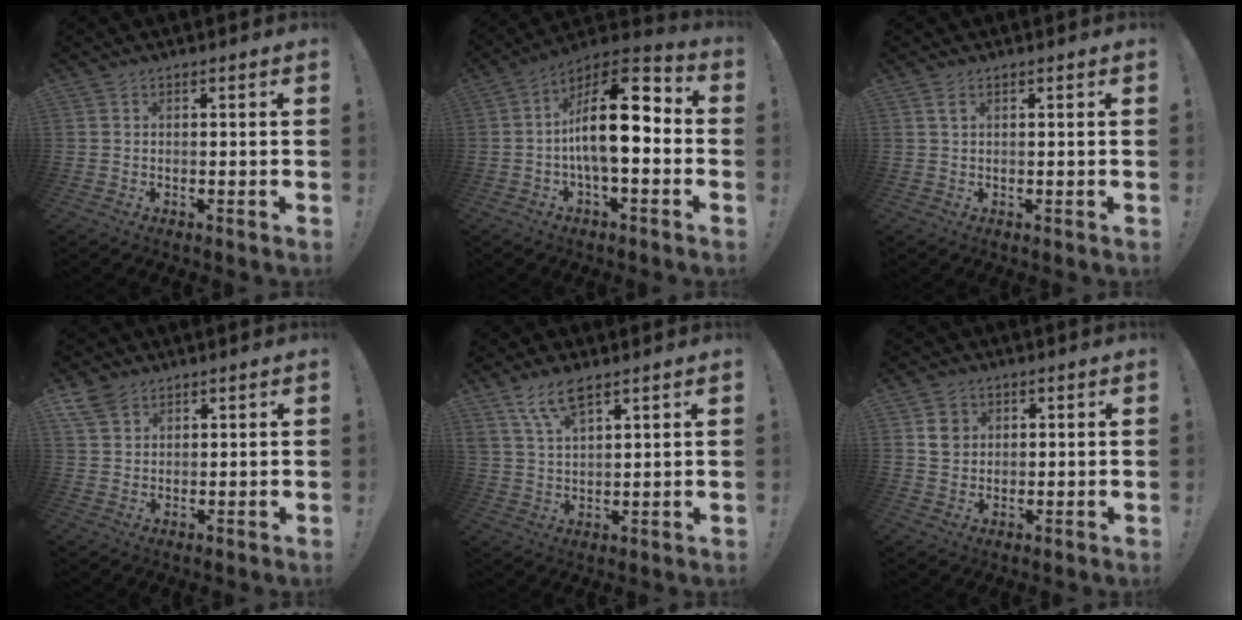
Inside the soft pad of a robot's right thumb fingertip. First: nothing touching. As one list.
[{"total": 17.5, "force": [-0.3, 7.5, 15.8], "torque": [-0.251, 0.008, -0.003]}, {"total": 1.4, "force": [0.6, 0.5, 1.2], "torque": [-0.019, 0.000, 0.010]}, {"total": 6.2, "force": [4.3, 3.7, 2.5], "torque": [-0.050, -0.014, 0.086]}, {"total": 8.3, "force": [6.0, 3.1, 4.8], "torque": [-0.091, -0.023, 0.111]}, {"total": 5.1, "force": [2.2, 4.5, 1.1], "torque": [-0.006, -0.006, 0.041]}]